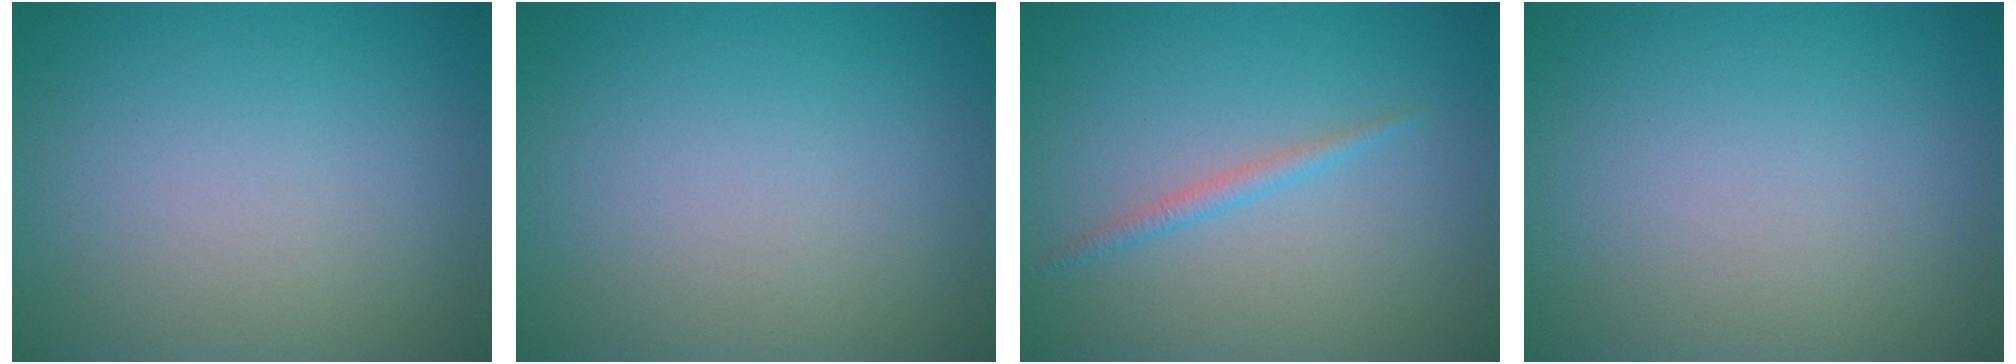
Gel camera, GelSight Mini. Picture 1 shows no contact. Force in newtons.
{"total": 0.0}
{"total": 0.9, "press": 0.9, "slide": 0.1}
{"total": 0.0}